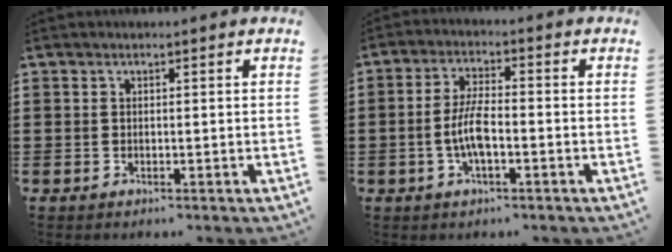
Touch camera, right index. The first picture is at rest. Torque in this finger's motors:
{"motor_torque": [2.14, 0.00, 0.24, 0.08]}